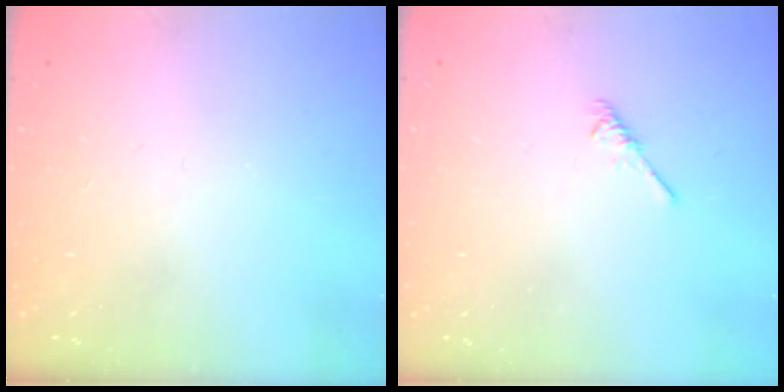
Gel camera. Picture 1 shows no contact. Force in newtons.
{"total": 1.9, "press": 1.8, "slide": 0.5}